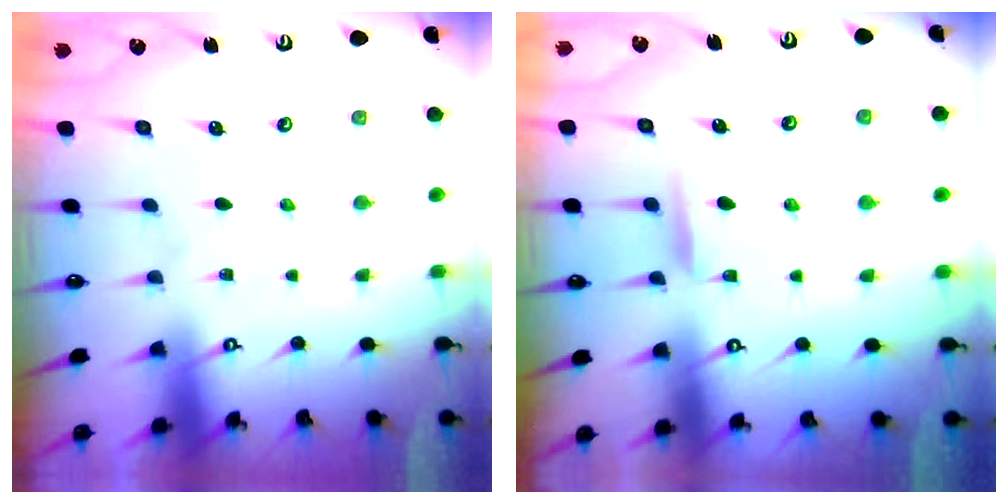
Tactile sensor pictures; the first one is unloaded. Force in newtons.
{"total": 7.6, "press": 7.5, "slide": 0.8}